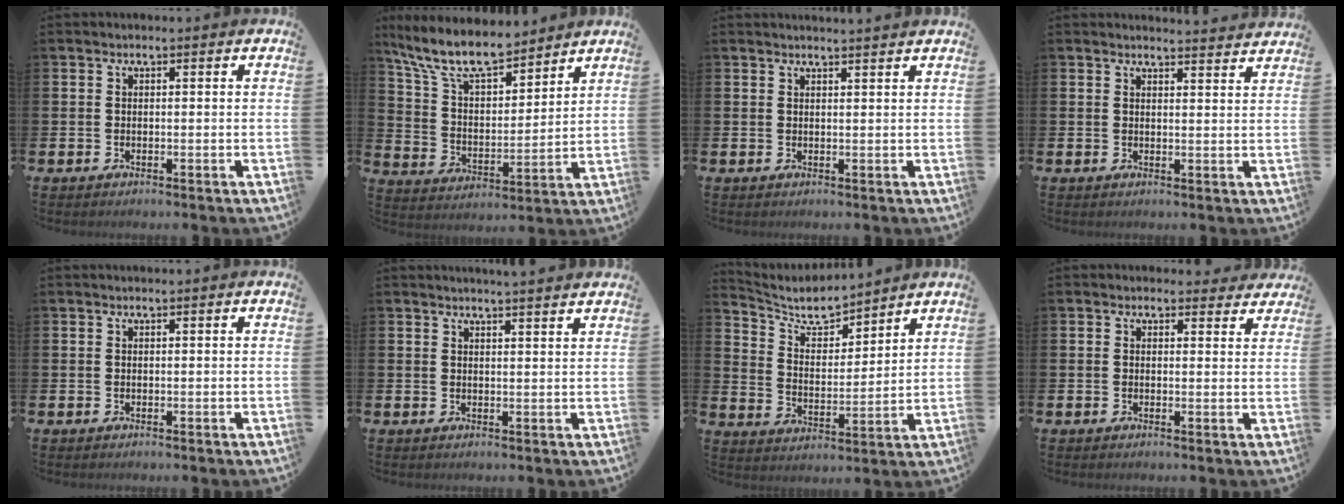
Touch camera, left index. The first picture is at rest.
{"total": 10.4, "force": [9.1, 2.7, 4.3], "torque": [-0.126, -0.045, 0.165]}
{"total": 1.3, "force": [1.3, -0.3, 0.0], "torque": [0.003, -0.008, 0.024]}
{"total": 2.7, "force": [2.7, -0.2, -0.2], "torque": [0.008, -0.022, 0.047]}
{"total": 0.0}
{"total": 2.5, "force": [2.4, -0.5, 0.0], "torque": [0.007, -0.017, 0.042]}
{"total": 6.6, "force": [6.2, 1.5, 1.8], "torque": [-0.061, -0.039, 0.106]}
{"total": 1.8, "force": [1.6, 0.8, 0.1], "torque": [0.011, -0.006, 0.024]}